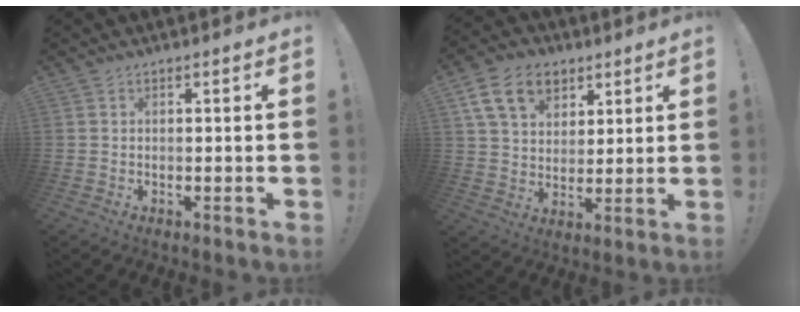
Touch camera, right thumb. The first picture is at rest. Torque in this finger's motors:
{"motor_torque": [-0.03, 0.28, 0.32, -0.13, 0.32]}